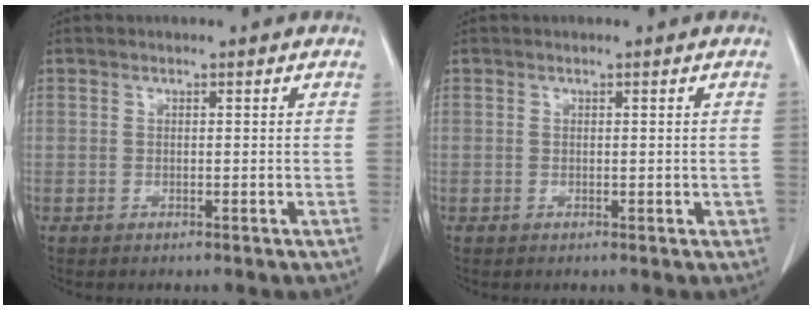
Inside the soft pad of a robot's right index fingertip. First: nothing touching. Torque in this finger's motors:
{"motor_torque": [-0.05, 0.12, 0.02, 0.04]}